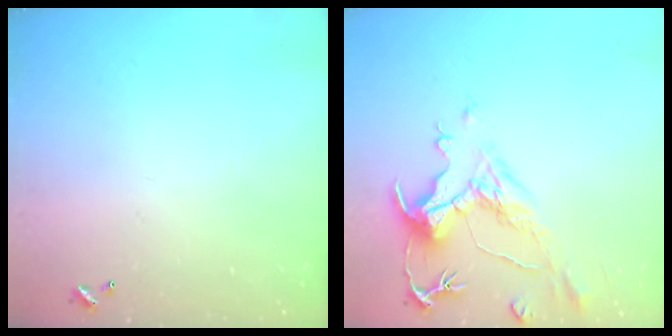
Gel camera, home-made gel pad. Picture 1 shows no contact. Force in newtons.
{"total": 1.5, "press": 0.4, "slide": 1.4}